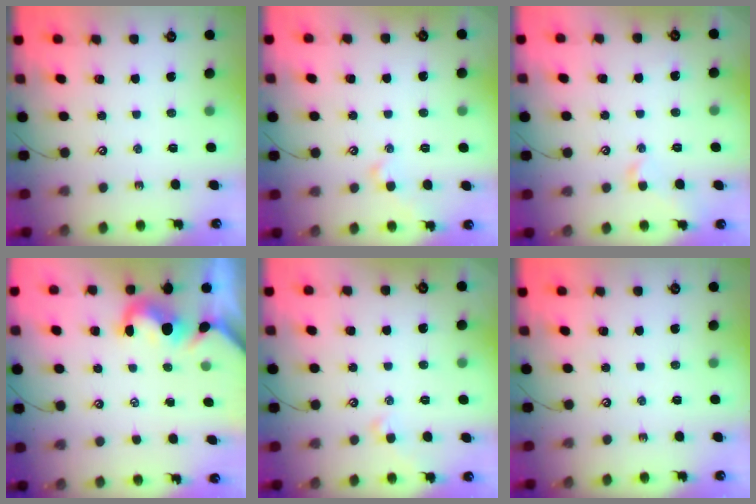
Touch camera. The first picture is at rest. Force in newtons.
{"total": 1.3, "press": 1.2, "slide": 0.4}
{"total": 0.5, "press": 0.5, "slide": 0.3}
{"total": 1.5, "press": 1.4, "slide": 0.6}
{"total": 0.7, "press": 0.5, "slide": 0.5}
{"total": 0.0}